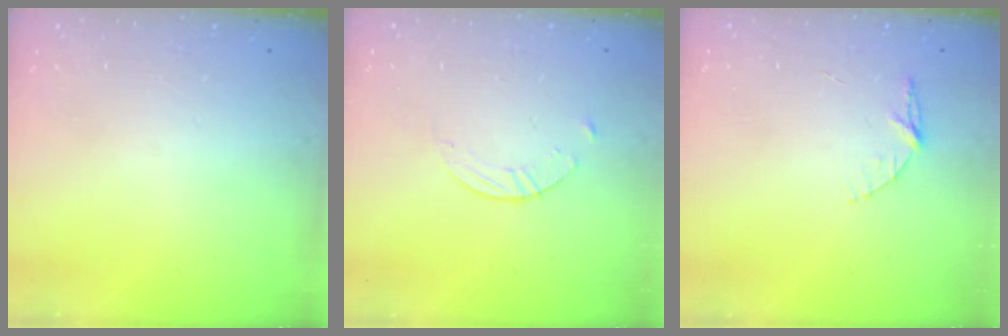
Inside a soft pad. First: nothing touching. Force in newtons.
{"total": 2.7, "press": 2.6, "slide": 0.3}
{"total": 5.2, "press": 5.1, "slide": 0.5}